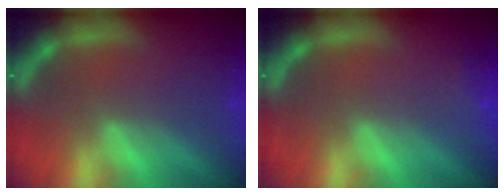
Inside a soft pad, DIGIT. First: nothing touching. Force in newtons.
{"total": 1.4}